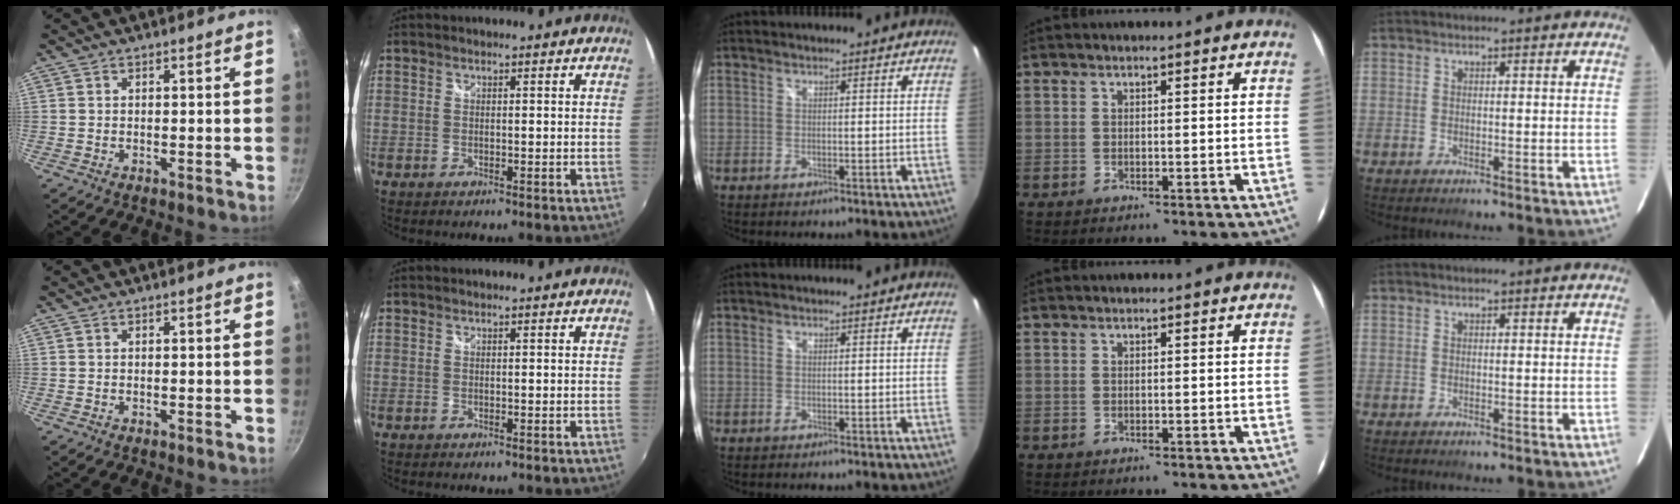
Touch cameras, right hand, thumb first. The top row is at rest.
{}